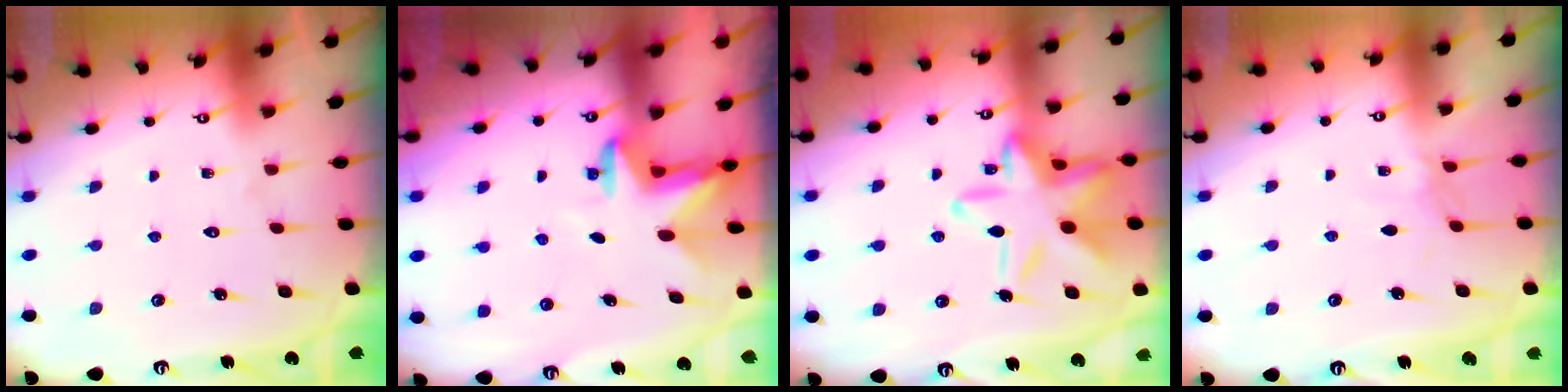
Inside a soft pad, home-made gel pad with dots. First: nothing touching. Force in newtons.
{"total": 3.3, "press": 3.2, "slide": 0.7}
{"total": 17.5, "press": 17.4, "slide": 1.1}
{"total": 2.8, "press": 2.7, "slide": 0.4}